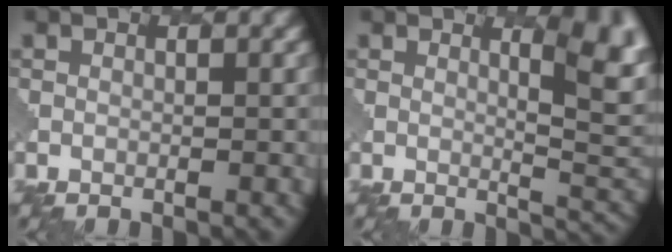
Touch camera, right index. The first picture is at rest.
{"total": 5.6, "force": [2.2, 1.8, 4.9], "torque": [-0.043, -0.002, 0.027]}